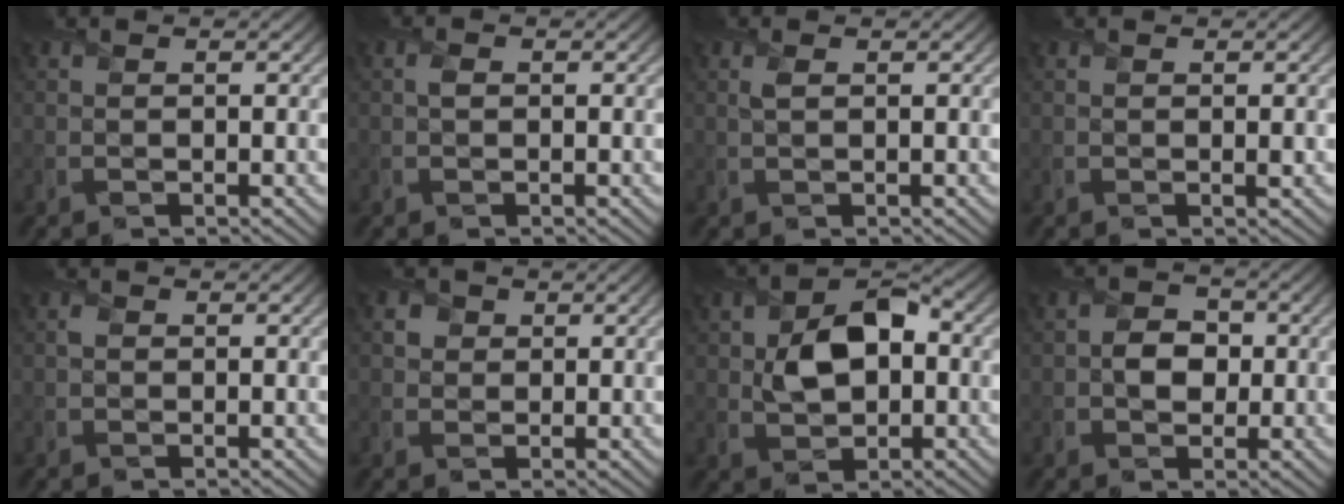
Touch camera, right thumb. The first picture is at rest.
{"total": 0.7, "force": [0.0, 0.5, 0.5], "torque": [-0.009, 0.001, -0.001]}
{"total": 0.8, "force": [0.3, 0.3, 0.7], "torque": [-0.020, 0.000, 0.007]}
{"total": 0.0}
{"total": 0.7, "force": [0.0, 0.7, 0.2], "torque": [-0.004, -0.001, -0.005]}
{"total": 2.0, "force": [0.6, 1.9, 0.5], "torque": [-0.012, -0.002, 0.006]}
{"total": 7.2, "force": [0.3, 4.9, 5.3], "torque": [-0.093, 0.006, 0.004]}
{"total": 3.1, "force": [-0.5, 2.6, 1.7], "torque": [-0.029, -0.002, -0.017]}